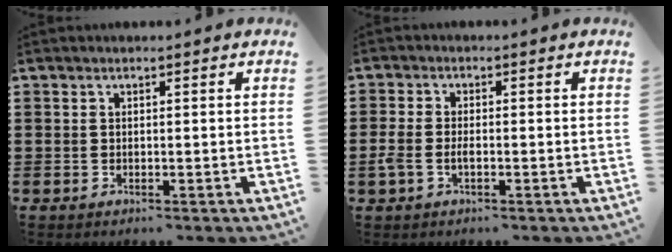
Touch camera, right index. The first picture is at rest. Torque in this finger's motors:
{"motor_torque": [1.13, 1.01, 0.22, 0.03]}